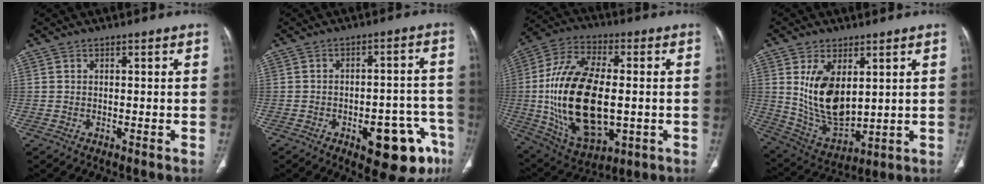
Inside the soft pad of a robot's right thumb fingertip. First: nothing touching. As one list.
[{"total": 14.5, "force": [-7.1, 6.1, 11.1], "torque": [-0.093, 0.045, -0.081]}, {"total": 24.5, "force": [-1.4, 12.8, 20.8], "torque": [-0.402, 0.001, -0.008]}, {"total": 13.7, "force": [3.4, 7.6, 10.9], "torque": [-0.179, -0.025, 0.085]}]